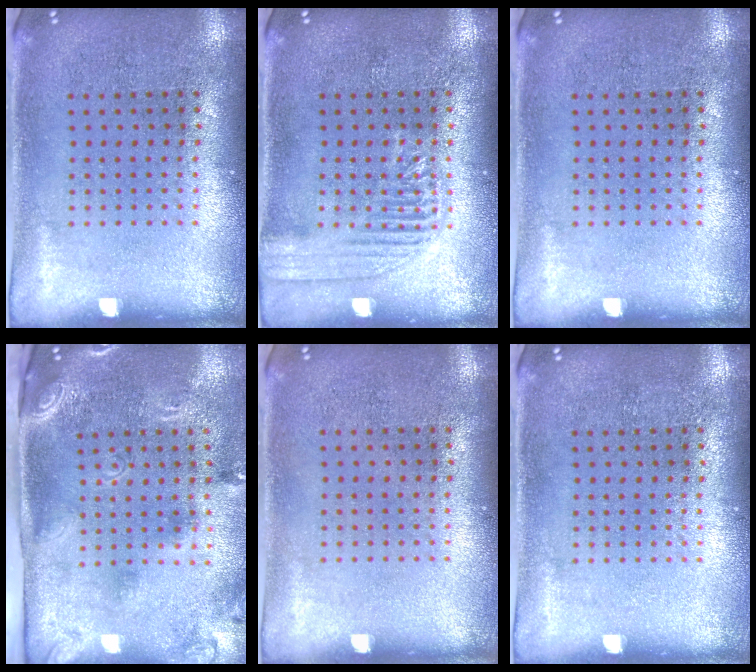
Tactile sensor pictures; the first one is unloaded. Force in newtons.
{"total": 2.1, "press": 2.1, "slide": 0.3}
{"total": 0.0}
{"total": 2.7, "press": 1.8, "slide": 2.1}
{"total": 0.0}
{"total": 0.0}